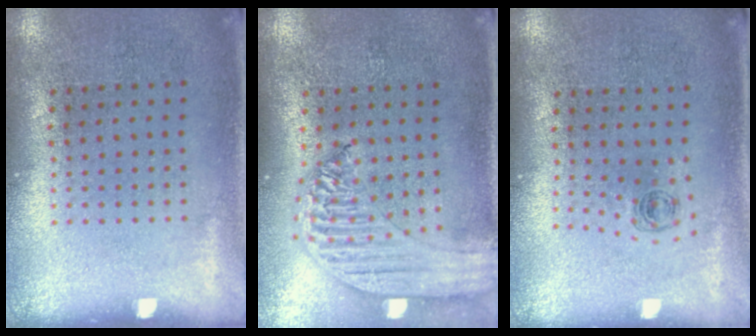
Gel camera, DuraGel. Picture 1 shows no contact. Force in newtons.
{"total": 1.8, "press": 1.7, "slide": 0.6}
{"total": 0.5, "press": 0.3, "slide": 0.4}